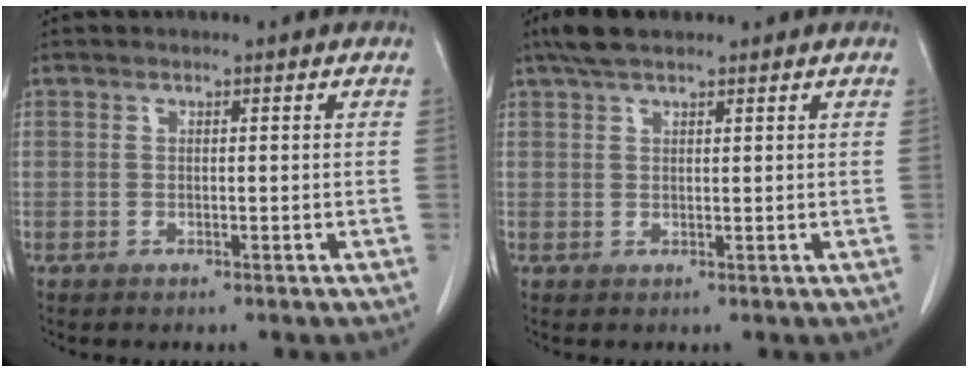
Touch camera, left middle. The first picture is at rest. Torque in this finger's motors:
{"motor_torque": [0.32, -0.26, -0.12, -0.04]}